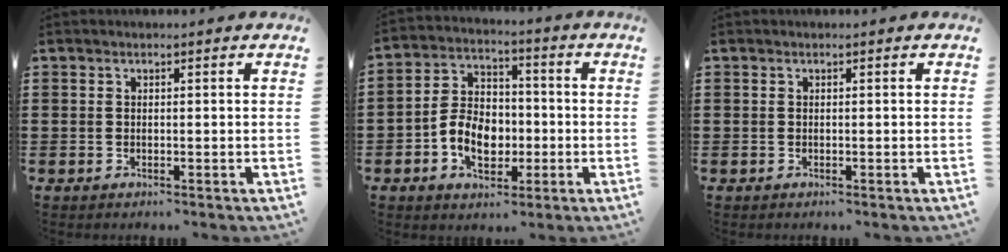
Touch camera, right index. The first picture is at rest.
{"total": 7.9, "force": [-2.1, 5.7, 5.1], "torque": [-0.107, 0.008, -0.041]}
{"total": 0.0}